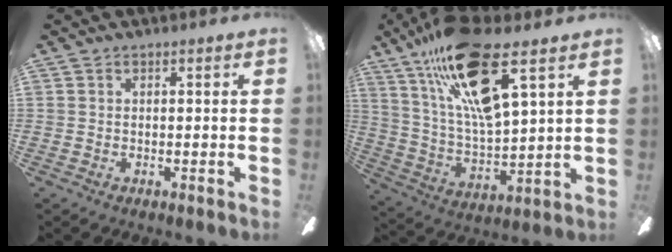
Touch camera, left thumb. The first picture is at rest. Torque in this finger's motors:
{"motor_torque": [2.45, 2.13, 2.02, -0.75, 0.19]}